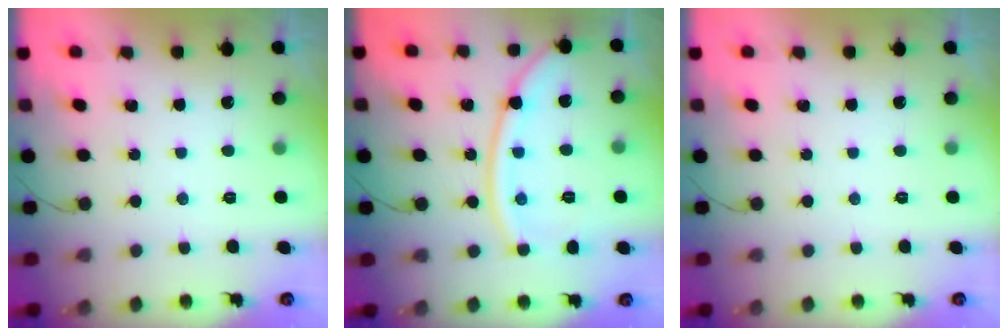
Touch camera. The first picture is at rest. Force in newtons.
{"total": 12.4, "press": 12.4, "slide": 0.9}
{"total": 0.0}